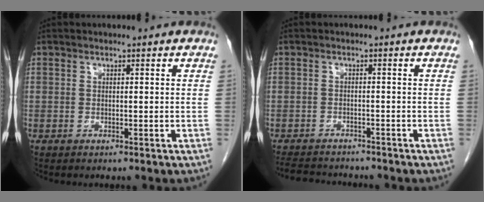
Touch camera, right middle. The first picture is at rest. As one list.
[{"total": 7.6, "force": [-7.1, 1.7, 2.1], "torque": [-0.037, -0.005, -0.104]}]